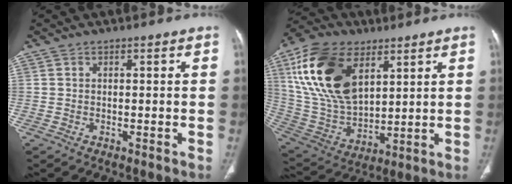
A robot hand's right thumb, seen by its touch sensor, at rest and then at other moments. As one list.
[{"total": 21.8, "force": [8.6, 12.5, 15.7], "torque": [-0.286, -0.026, 0.167]}]